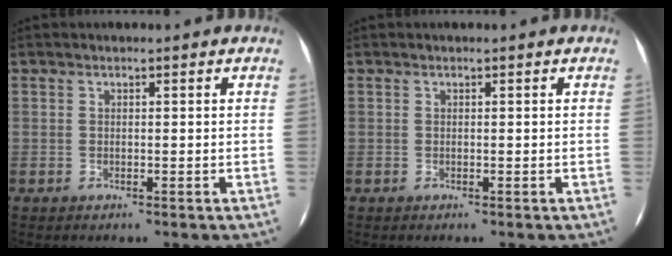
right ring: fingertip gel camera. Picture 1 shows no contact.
{"total": 0.0}